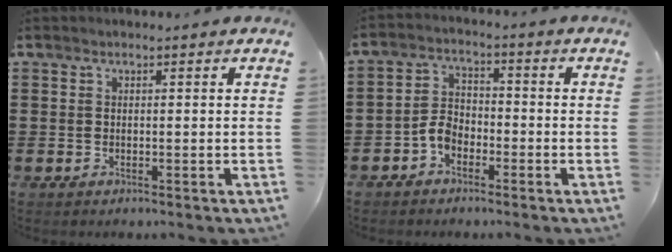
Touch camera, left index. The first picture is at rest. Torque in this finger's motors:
{"motor_torque": [0.60, 0.51, 0.29, 0.07]}